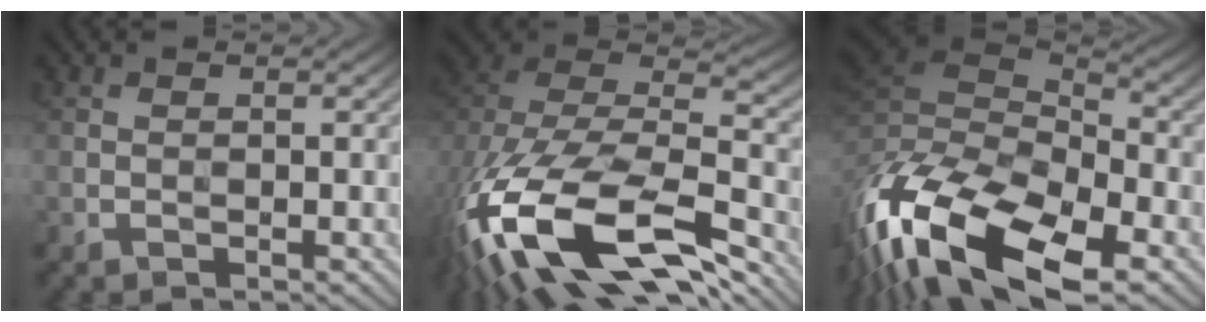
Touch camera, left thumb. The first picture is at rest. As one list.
[{"total": 20.2, "force": [-9.6, 10.1, 14.6], "torque": [-0.324, -0.059, -0.128]}, {"total": 19.5, "force": [-9.4, 9.3, 14.4], "torque": [-0.333, -0.039, -0.137]}]